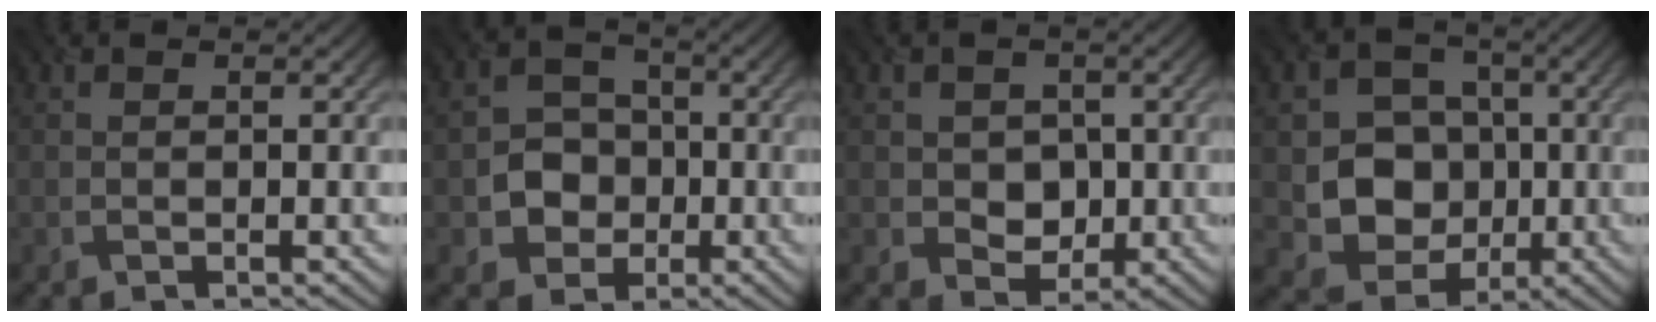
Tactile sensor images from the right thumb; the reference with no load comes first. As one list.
[{"total": 5.8, "force": [-1.0, 5.2, 2.5], "torque": [-0.043, -0.001, -0.037]}, {"total": 4.1, "force": [0.0, 3.6, 2.1], "torque": [-0.043, -0.006, -0.004]}, {"total": 9.0, "force": [-0.6, 7.9, 4.3], "torque": [-0.091, -0.013, -0.026]}]